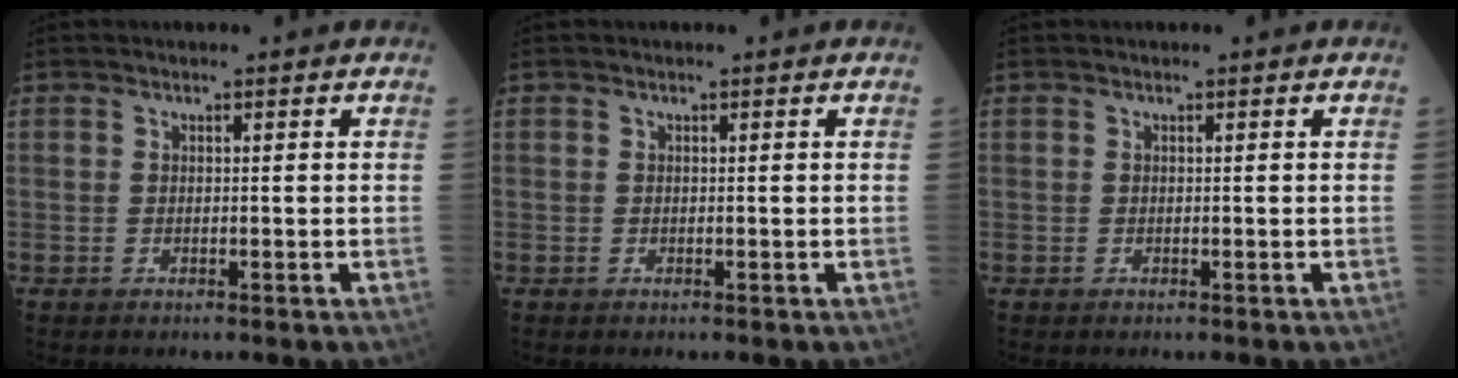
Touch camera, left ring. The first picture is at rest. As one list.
[{"total": 0.0}, {"total": 0.0}]